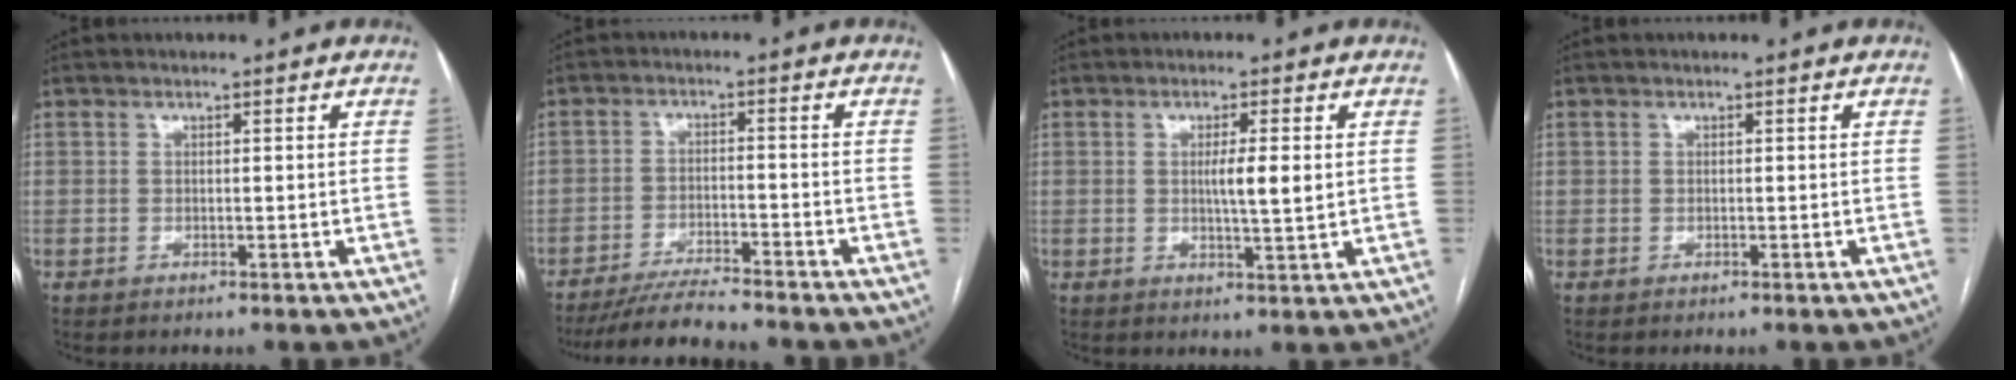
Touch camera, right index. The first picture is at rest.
{"total": 7.8, "force": [-7.2, 0.0, 2.9], "torque": [-0.047, -0.019, -0.125]}
{"total": 4.2, "force": [0.5, 0.0, 4.2], "torque": [-0.070, -0.006, 0.007]}
{"total": 0.0}